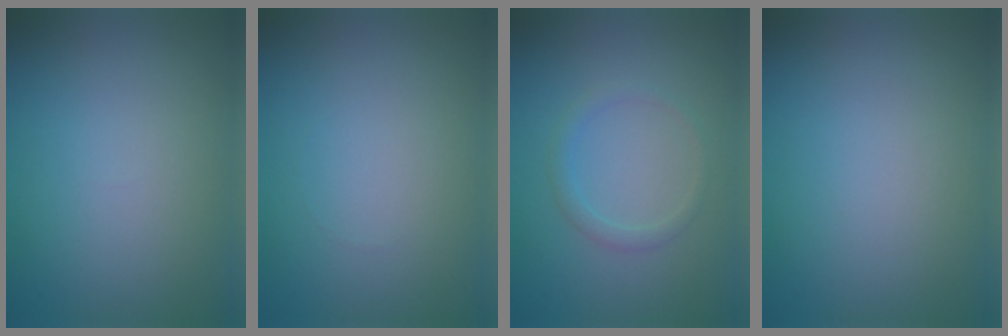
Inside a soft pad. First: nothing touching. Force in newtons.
{"total": 0.0}
{"total": 1.3, "press": 1.3, "slide": 0.1}
{"total": 0.0}